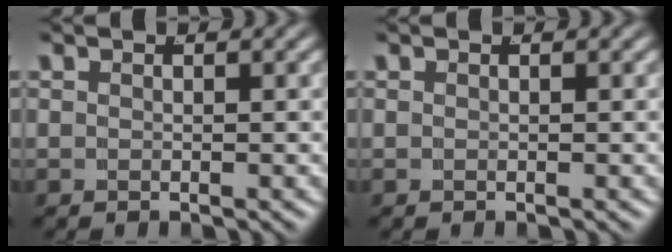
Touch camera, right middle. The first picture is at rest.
{"total": 0.0}